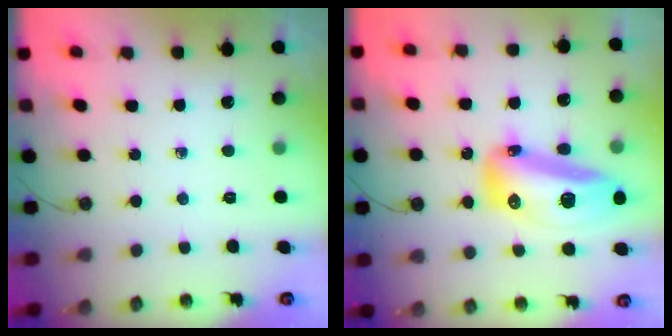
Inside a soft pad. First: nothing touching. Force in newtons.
{"total": 19.4, "press": 19.2, "slide": 2.8}